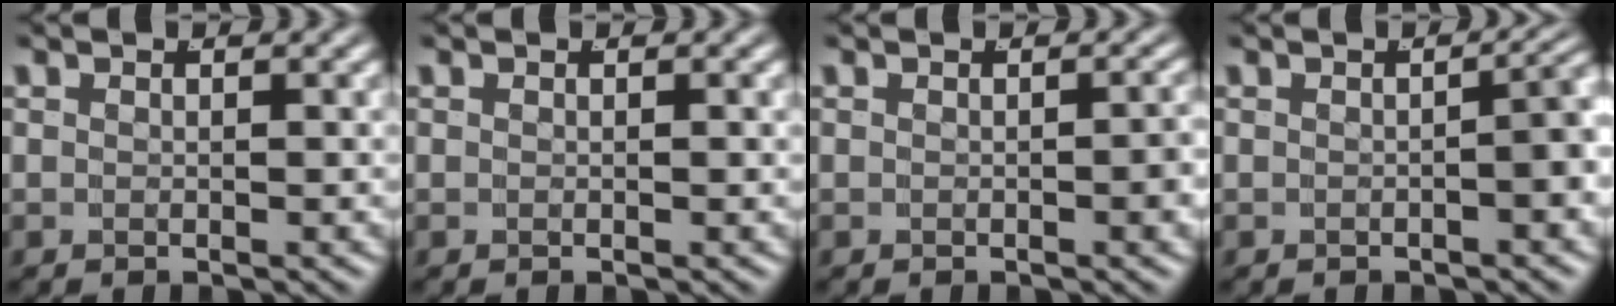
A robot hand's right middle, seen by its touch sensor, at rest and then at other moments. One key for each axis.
{"total": 0.0}
{"total": 1.0, "fx": -0.4, "fy": 0.1, "fz": 1.0, "tx": -0.009, "ty": 0.003, "tz": -0.007}
{"total": 3.0, "fx": -0.7, "fy": 0.7, "fz": 2.8, "tx": -0.024, "ty": 0.007, "tz": -0.011}